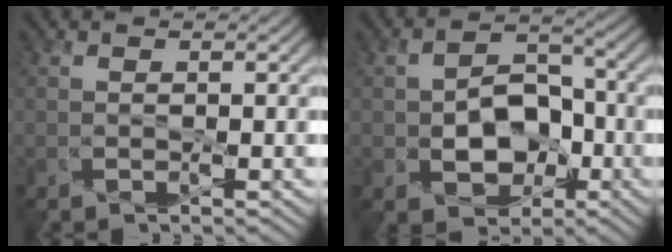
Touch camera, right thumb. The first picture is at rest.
{"total": 6.3, "force": [-1.4, 5.1, 3.5], "torque": [-0.052, -0.003, -0.020]}